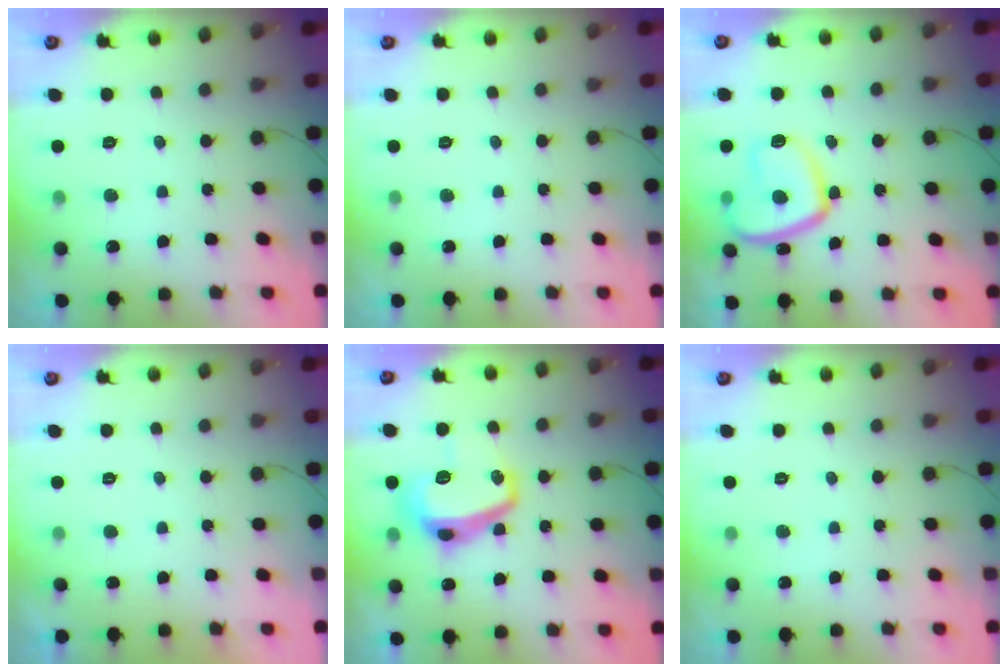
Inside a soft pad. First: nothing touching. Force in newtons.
{"total": 0.0}
{"total": 14.0, "press": 13.9, "slide": 1.7}
{"total": 2.1, "press": 2.1, "slide": 0.4}
{"total": 16.0, "press": 16.0, "slide": 0.4}
{"total": 0.0}